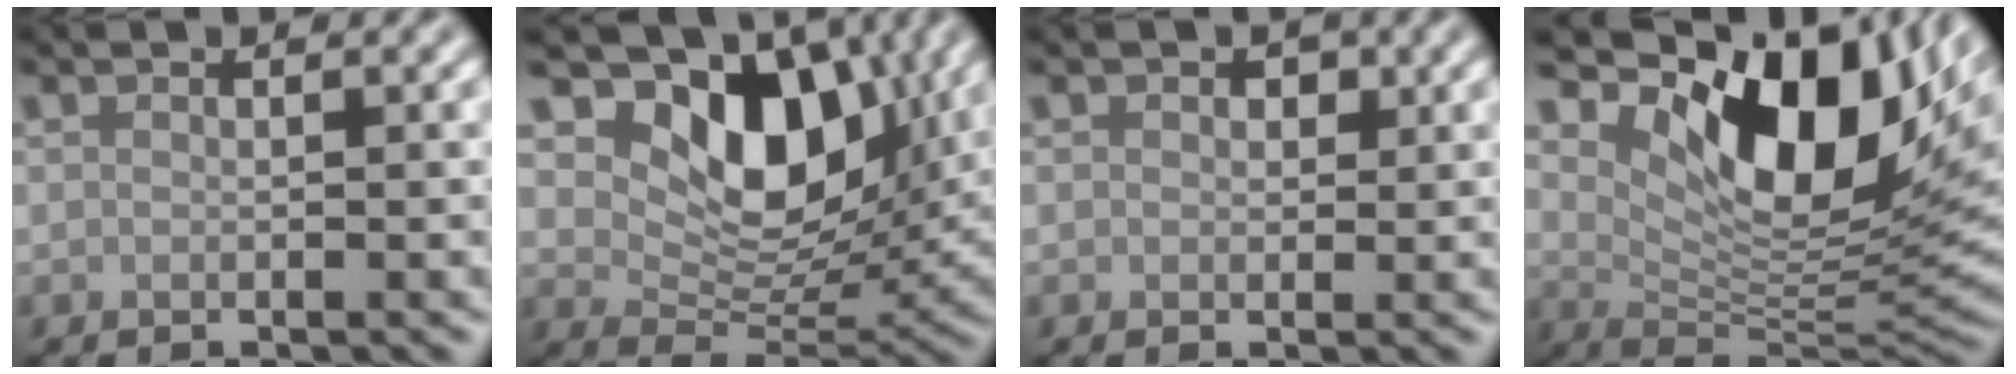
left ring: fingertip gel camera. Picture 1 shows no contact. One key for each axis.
{"total": 10.7, "fx": 4.4, "fy": 6.7, "fz": 7.1, "tx": -0.112, "ty": -0.014, "tz": 0.079}
{"total": 1.3, "fx": 0.6, "fy": 1.0, "fz": 0.6, "tx": -0.007, "ty": -0.001, "tz": 0.007}
{"total": 13.0, "fx": 5.5, "fy": 6.2, "fz": 10.0, "tx": -0.165, "ty": -0.010, "tz": 0.108}